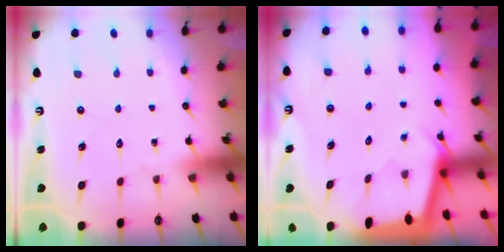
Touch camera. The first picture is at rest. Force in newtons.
{"total": 2.0, "press": 2.0, "slide": 0.1}